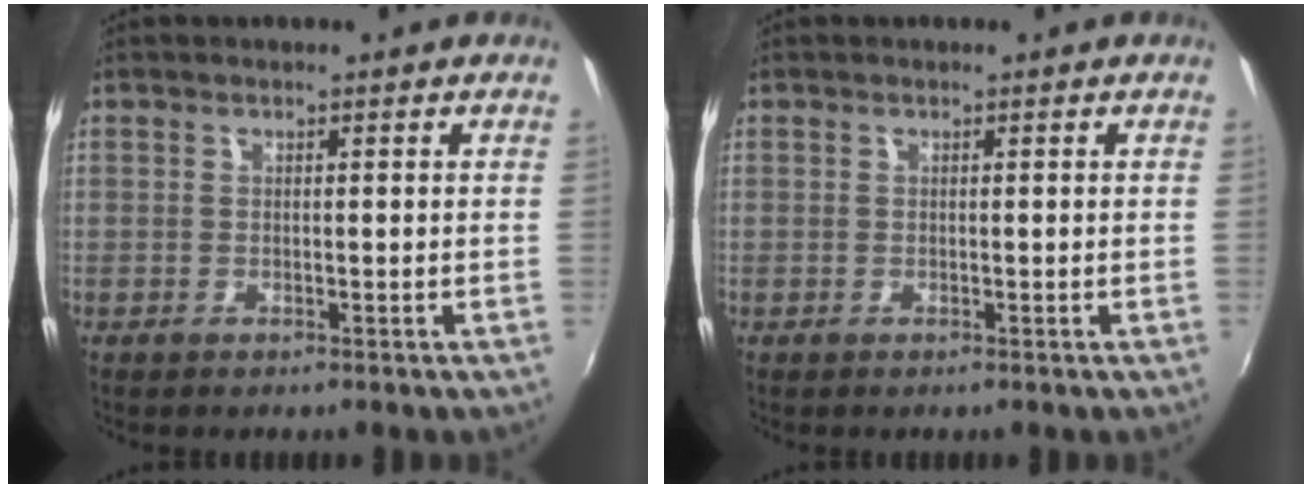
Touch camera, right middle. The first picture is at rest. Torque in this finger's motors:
{"motor_torque": [-0.01, -0.01, -0.01, 0.01]}